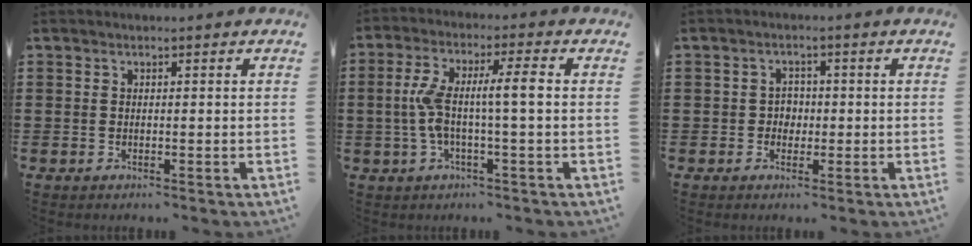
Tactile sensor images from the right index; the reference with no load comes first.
{"total": 7.6, "force": [-0.2, 0.9, 7.6], "torque": [-0.153, -0.002, -0.015]}
{"total": 2.1, "force": [-0.4, 1.9, 0.9], "torque": [-0.022, 0.007, -0.011]}